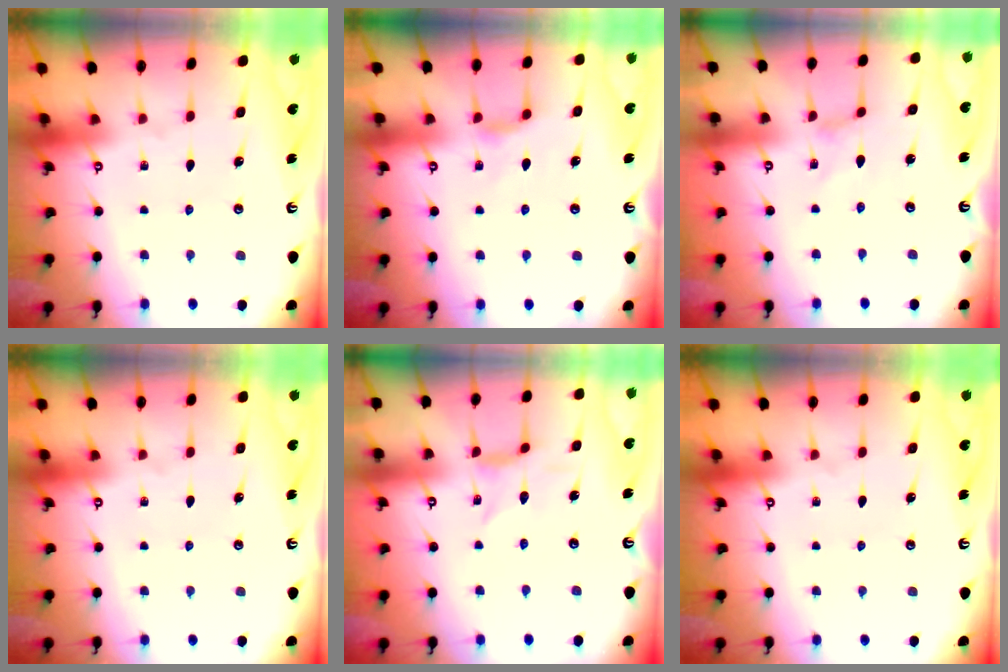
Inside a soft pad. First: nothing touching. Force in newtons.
{"total": 4.7, "press": 4.7, "slide": 0.6}
{"total": 0.7, "press": 0.7, "slide": 0.2}
{"total": 0.0}
{"total": 0.9, "press": 0.8, "slide": 0.1}
{"total": 0.0}